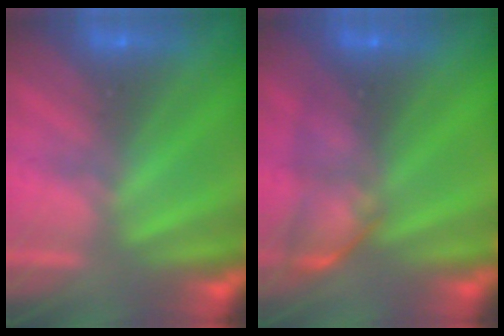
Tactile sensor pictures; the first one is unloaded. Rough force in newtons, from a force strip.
{"total": 5.9}